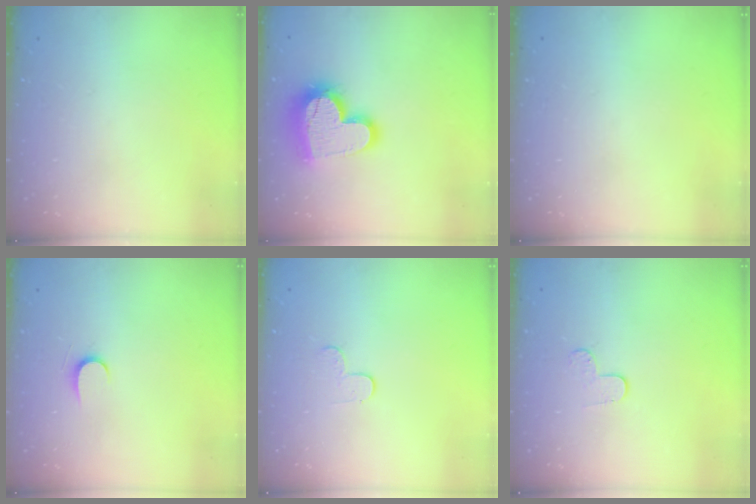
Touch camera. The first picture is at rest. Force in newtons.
{"total": 18.4, "press": 18.4, "slide": 1.4}
{"total": 0.0}
{"total": 4.9, "press": 4.8, "slide": 0.5}
{"total": 3.7, "press": 3.7, "slide": 0.4}
{"total": 3.8, "press": 3.8, "slide": 0.3}